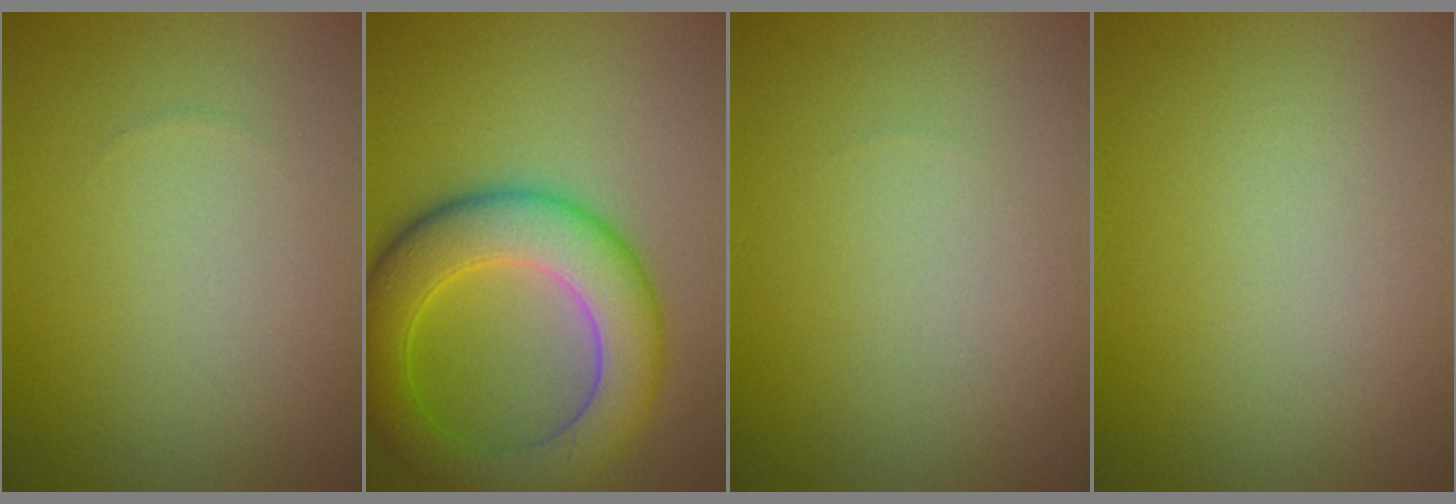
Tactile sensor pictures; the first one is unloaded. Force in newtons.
{"total": 7.7, "press": 7.7, "slide": 0.2}
{"total": 0.0}
{"total": 0.0}